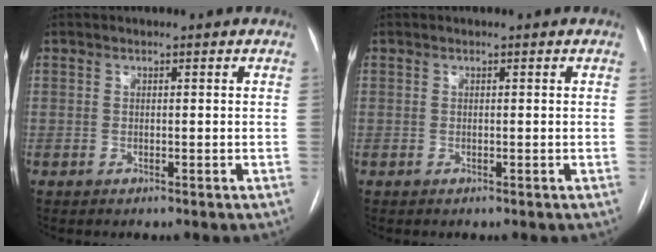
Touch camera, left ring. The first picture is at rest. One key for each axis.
{"total": 0.0}